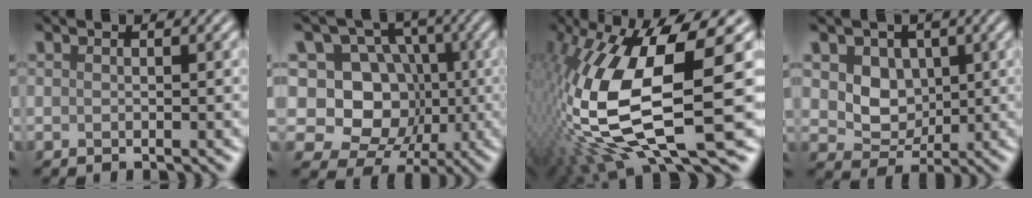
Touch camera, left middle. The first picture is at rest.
{"total": 10.9, "force": [0.0, 9.6, 5.2], "torque": [-0.082, 0.027, -0.037]}
{"total": 14.8, "force": [-1.1, 4.8, 13.9], "torque": [-0.294, -0.022, -0.004]}
{"total": 3.8, "force": [0.9, 3.1, 2.0], "torque": [-0.045, -0.014, 0.016]}